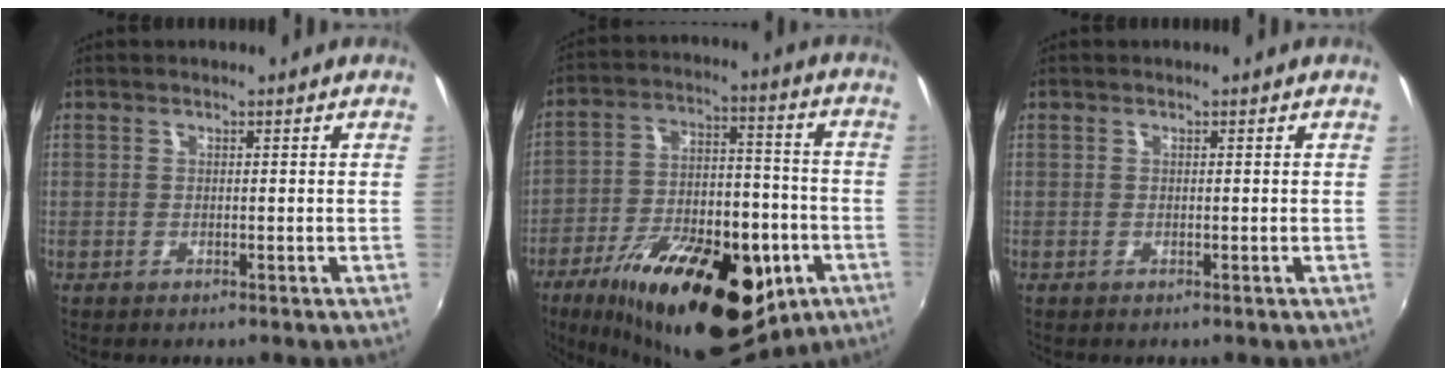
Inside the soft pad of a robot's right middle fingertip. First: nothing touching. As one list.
[{"total": 28.2, "force": [-14.7, 13.2, 20.1], "torque": [-0.350, -0.016, -0.206]}, {"total": 0.0}]